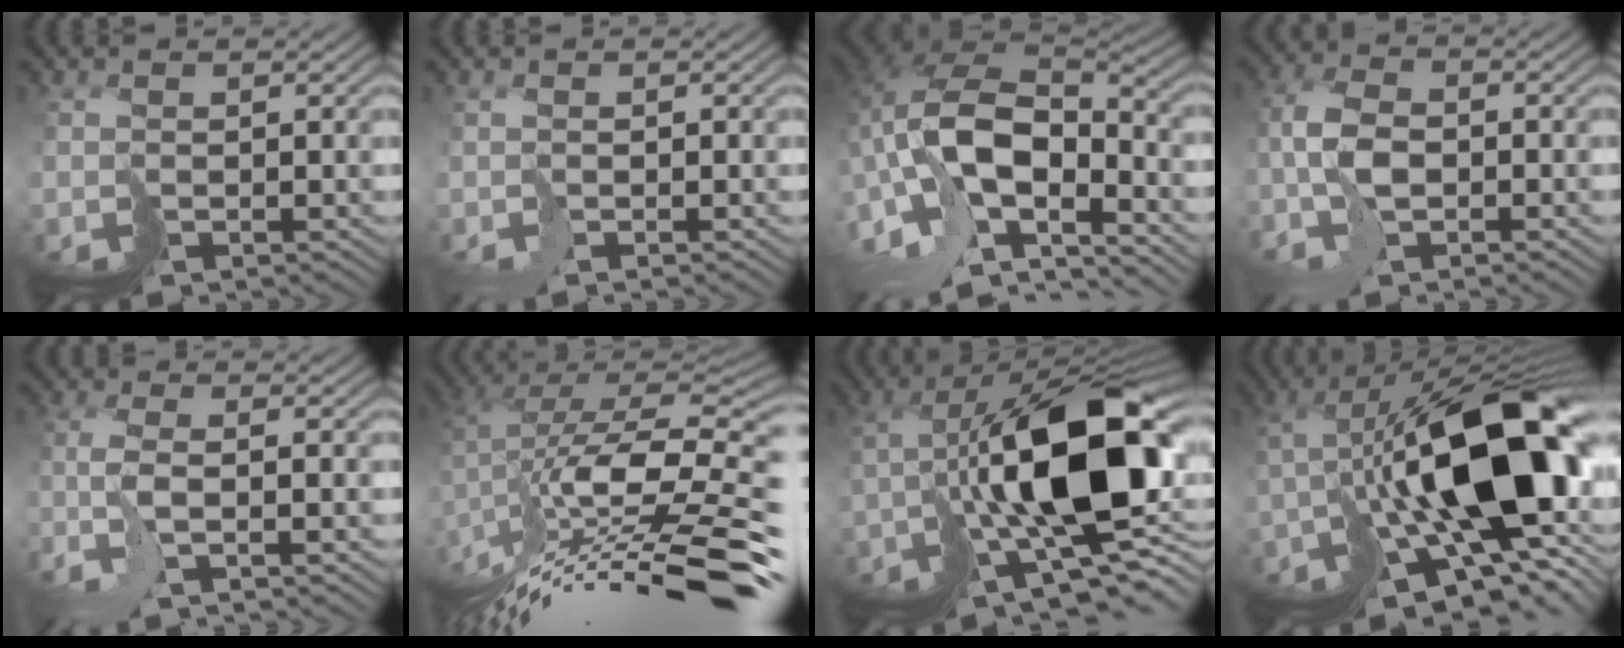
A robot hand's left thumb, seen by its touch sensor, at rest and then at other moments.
{"total": 0.7, "force": [-0.6, -0.1, 0.3], "torque": [-0.003, 0.000, -0.012]}
{"total": 15.3, "force": [-5.4, 8.1, 11.8], "torque": [-0.275, -0.011, -0.100]}
{"total": 5.4, "force": [-1.6, 2.5, 4.5], "torque": [-0.104, 0.007, -0.042]}
{"total": 4.0, "force": [-1.7, 0.2, 3.7], "torque": [-0.072, 0.005, -0.047]}
{"total": 15.6, "force": [-5.7, 5.3, 13.5], "torque": [-0.242, 0.008, -0.096]}
{"total": 16.7, "force": [-1.4, 7.3, 15.0], "torque": [-0.247, -0.007, -0.012]}
{"total": 19.7, "force": [-2.2, 9.5, 17.2], "torque": [-0.293, -0.009, -0.016]}